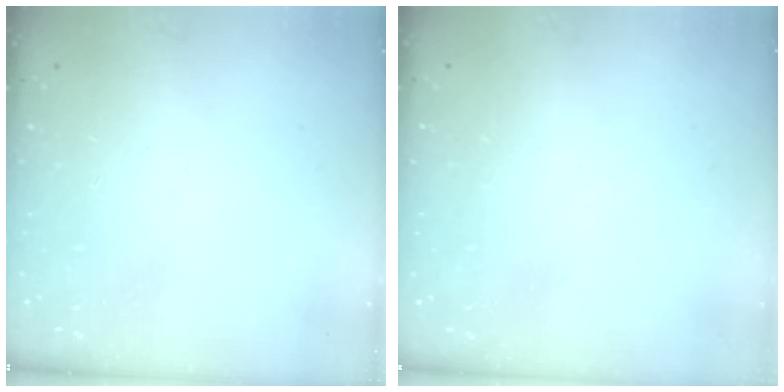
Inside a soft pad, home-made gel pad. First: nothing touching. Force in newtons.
{"total": 1.8, "press": 1.6, "slide": 0.6}